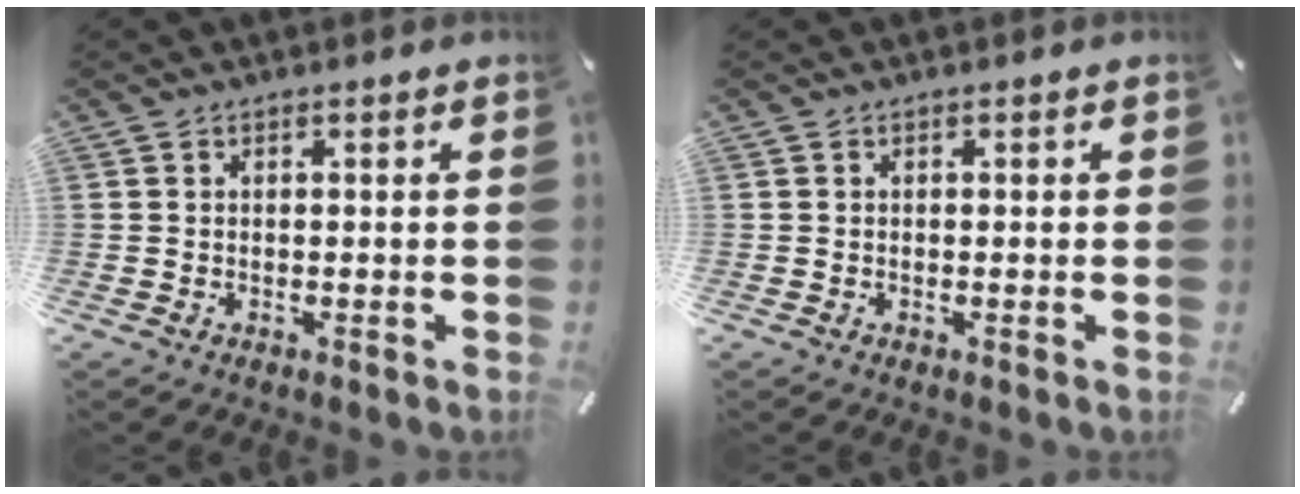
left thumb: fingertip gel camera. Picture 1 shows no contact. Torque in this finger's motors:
{"motor_torque": [0.00, 0.00, 0.00, 0.02, 0.00]}